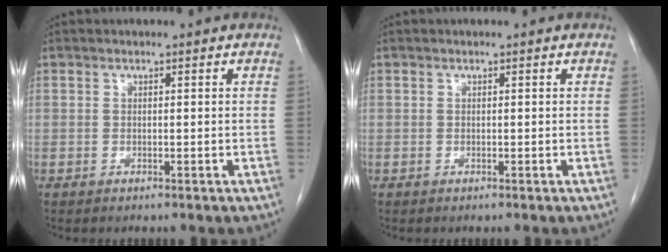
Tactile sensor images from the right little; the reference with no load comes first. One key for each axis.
{"total": 0.0}